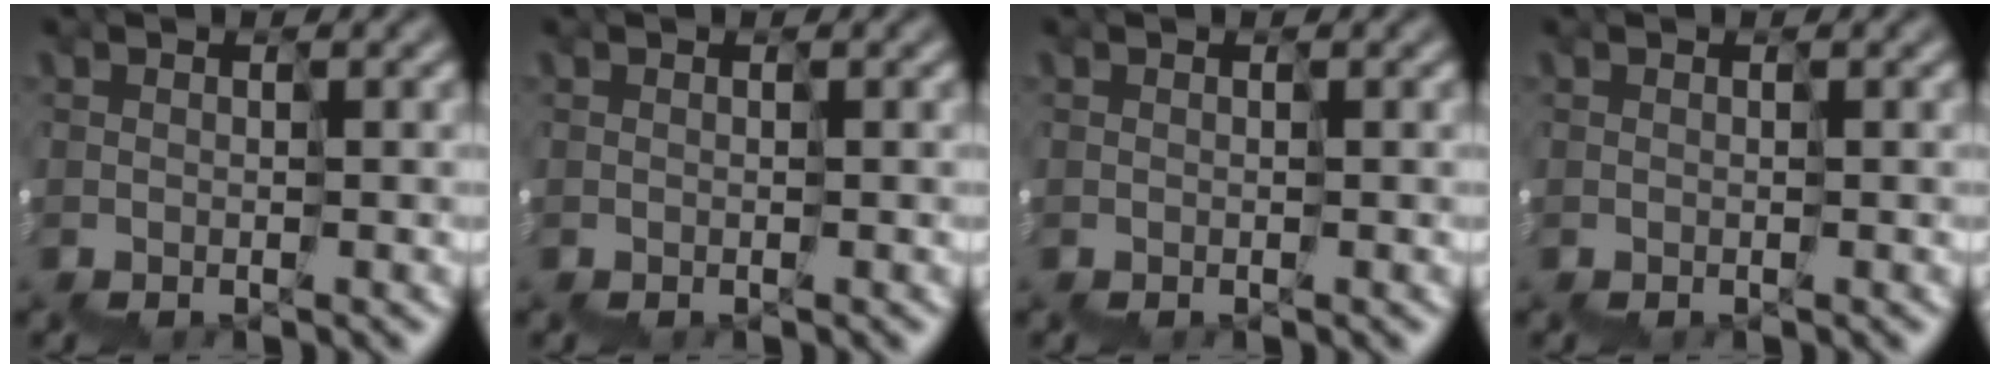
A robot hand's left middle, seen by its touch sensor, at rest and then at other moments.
{"total": 0.0}
{"total": 0.0}
{"total": 0.0}